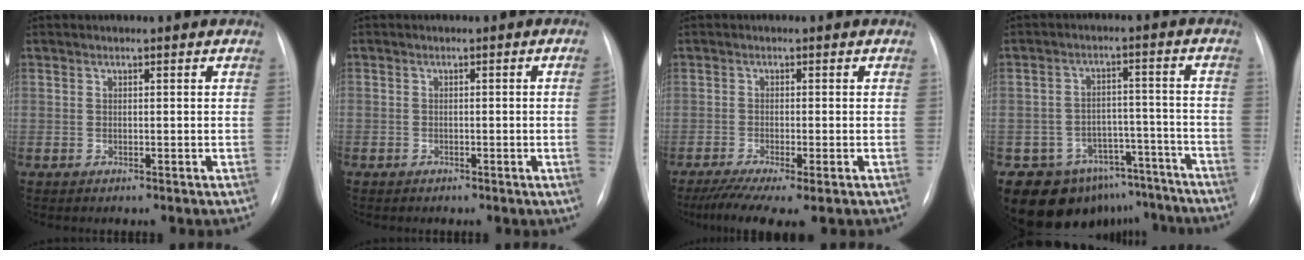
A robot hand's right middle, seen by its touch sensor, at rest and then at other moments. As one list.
[{"total": 2.0, "force": [-0.5, -0.5, 1.9], "torque": [-0.028, 0.002, -0.008]}, {"total": 7.5, "force": [-5.1, 1.1, 5.4], "torque": [-0.092, -0.019, -0.085]}, {"total": 14.2, "force": [-11.4, 8.3, 2.0], "torque": [-0.017, 0.053, -0.147]}]